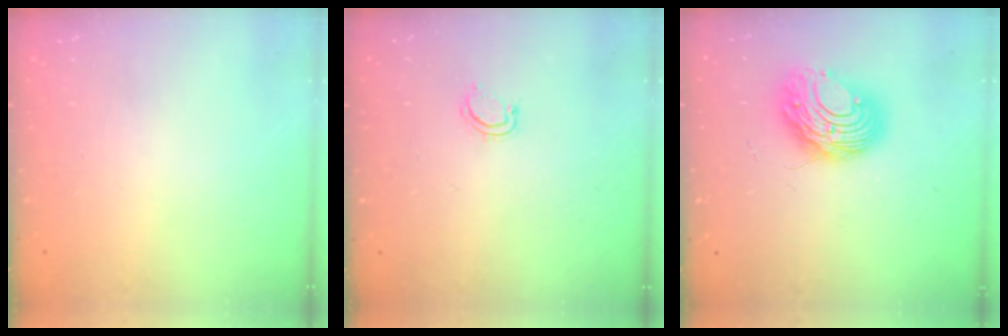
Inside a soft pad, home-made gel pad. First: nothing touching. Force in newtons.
{"total": 4.3, "press": 4.2, "slide": 1.0}
{"total": 9.7, "press": 9.7, "slide": 1.2}